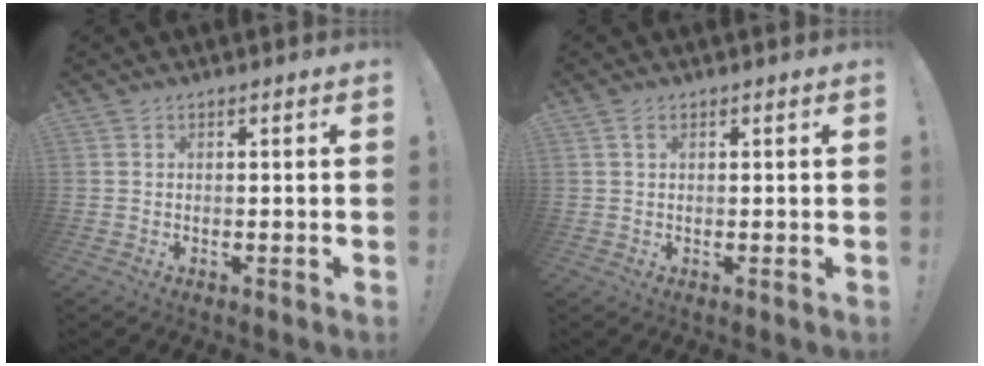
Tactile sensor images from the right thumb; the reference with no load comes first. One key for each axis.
{"total": 1.7, "fx": 0.9, "fy": 0.8, "fz": 1.2, "tx": -0.022, "ty": 0.001, "tz": 0.016}